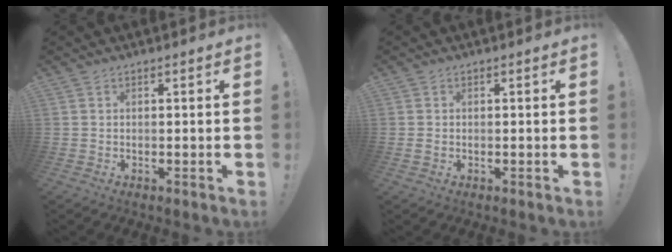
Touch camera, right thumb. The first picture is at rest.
{"total": 0.9, "force": [-0.1, 0.6, 0.6], "torque": [-0.014, 0.003, -0.001]}